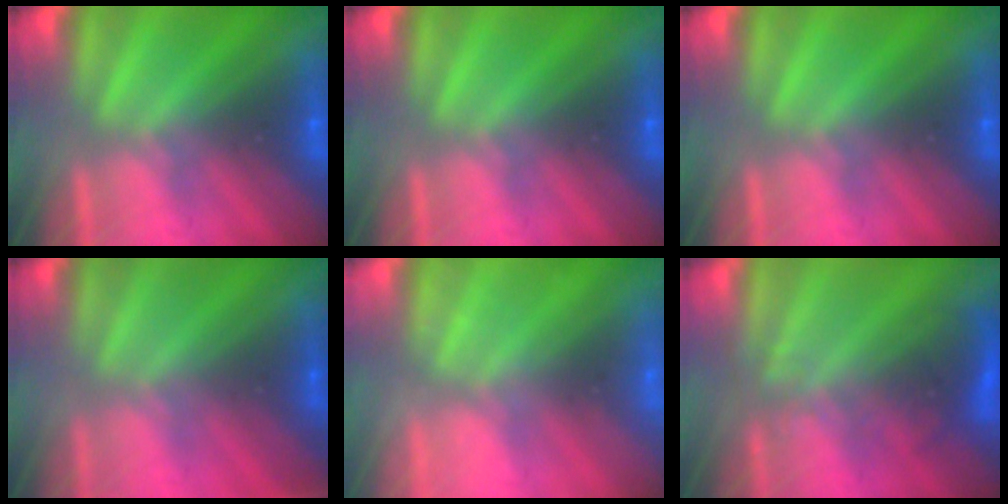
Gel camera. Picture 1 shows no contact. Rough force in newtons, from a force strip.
{"total": 0.0}
{"total": 0.0}
{"total": 2.5}
{"total": 2.3}
{"total": 2.9}